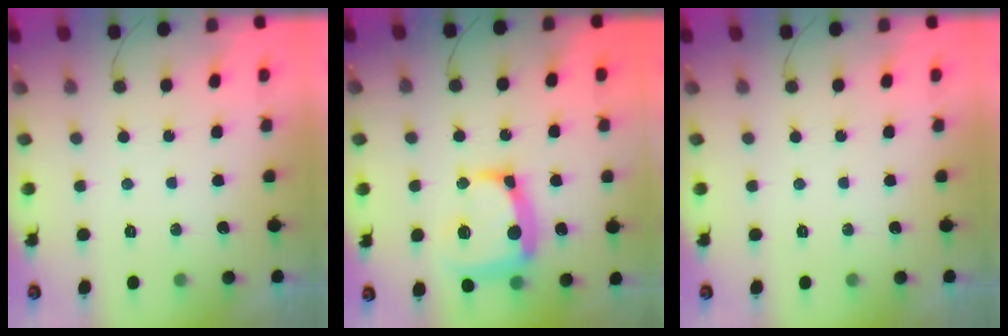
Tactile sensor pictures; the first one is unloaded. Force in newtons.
{"total": 16.4, "press": 16.3, "slide": 1.7}
{"total": 0.0}